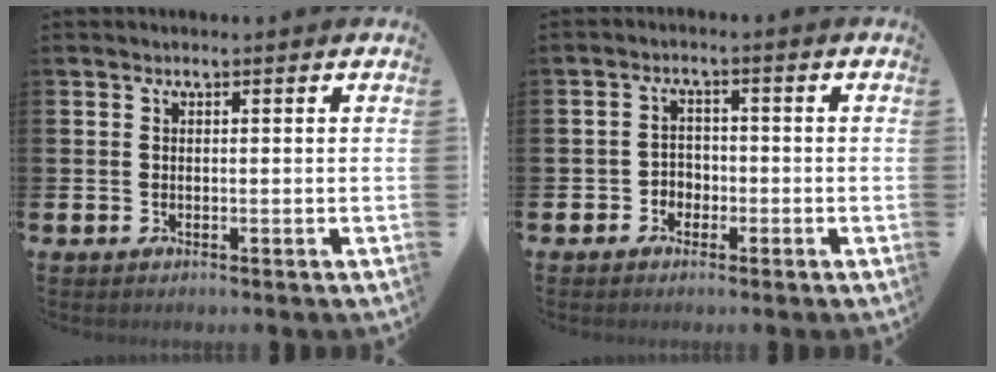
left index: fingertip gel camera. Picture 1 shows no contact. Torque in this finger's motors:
{"motor_torque": [-0.08, 0.27, 0.06, 0.00]}